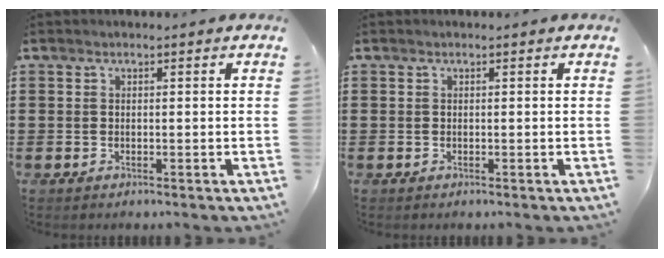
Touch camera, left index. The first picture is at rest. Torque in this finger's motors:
{"motor_torque": [0.00, 0.00, 0.00, 0.00]}